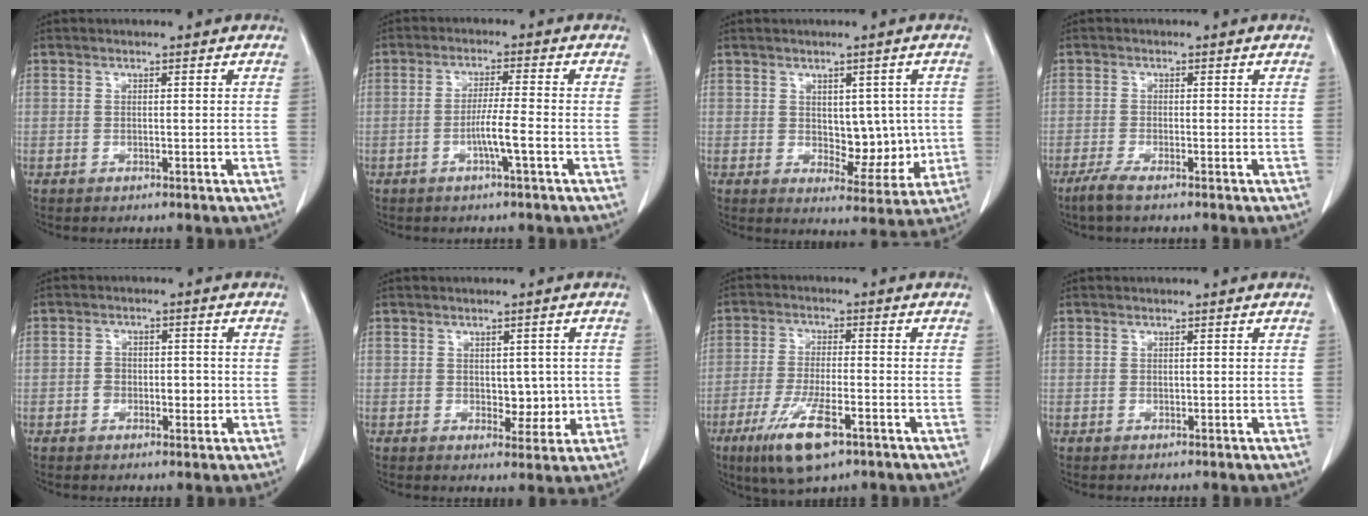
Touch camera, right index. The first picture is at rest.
{"total": 4.6, "force": [-1.7, -0.5, 4.2], "torque": [-0.078, -0.004, -0.033]}
{"total": 7.0, "force": [0.4, 4.0, 5.8], "torque": [-0.064, 0.000, 0.020]}
{"total": 2.2, "force": [-1.6, -0.1, 1.5], "torque": [-0.040, -0.007, -0.037]}
{"total": 4.0, "force": [-0.8, 2.7, 2.9], "torque": [-0.042, 0.010, -0.010]}
{"total": 4.3, "force": [0.0, 2.6, 3.4], "torque": [-0.036, -0.002, 0.008]}
{"total": 10.1, "force": [-5.4, 2.3, 8.2], "torque": [-0.160, -0.021, -0.089]}
{"total": 0.0}